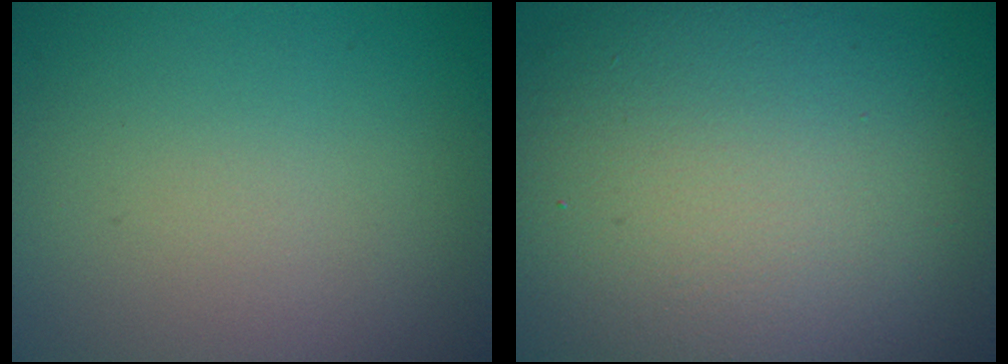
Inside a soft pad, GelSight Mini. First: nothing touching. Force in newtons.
{"total": 13.9, "press": 13.8, "slide": 1.1}